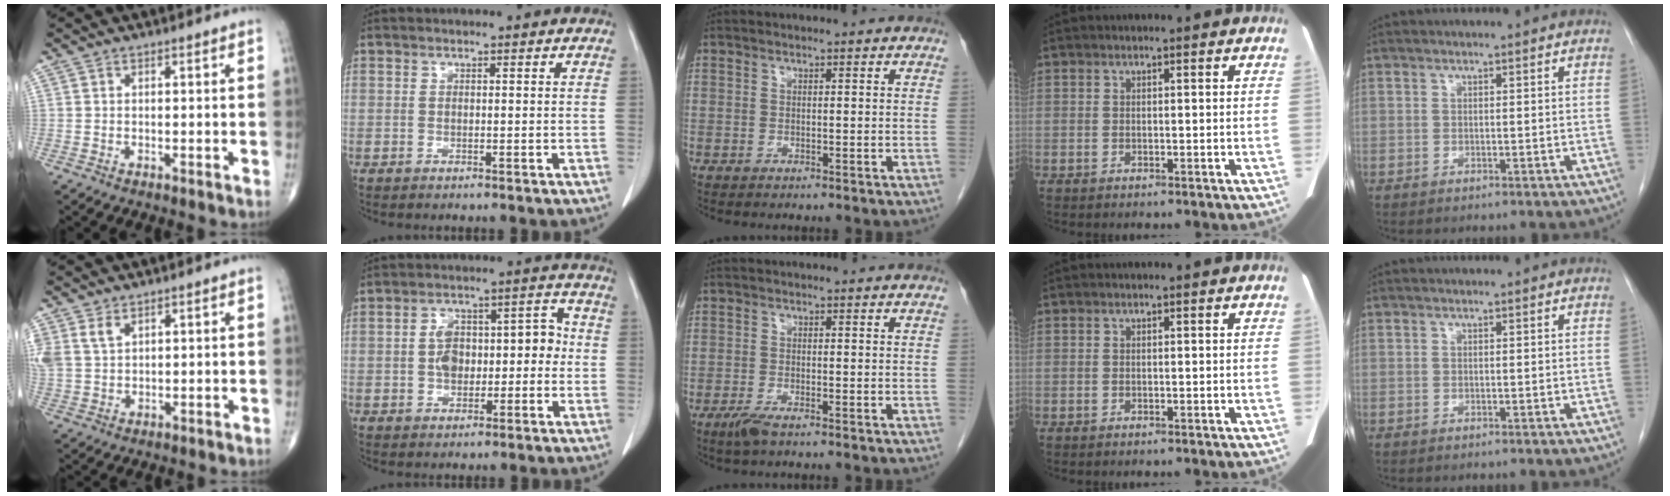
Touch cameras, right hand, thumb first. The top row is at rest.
{"thumb": {"total": 5.5, "force": [3.0, 3.3, 3.1], "torque": [-0.068, -0.002, 0.074]}, "index": {"total": 8.3, "force": [-0.9, 5.0, 6.6], "torque": [-0.103, 0.045, -0.010]}, "middle": {"total": 2.4, "force": [-1.6, 0.4, 1.7], "torque": [-0.040, -0.006, -0.033]}}